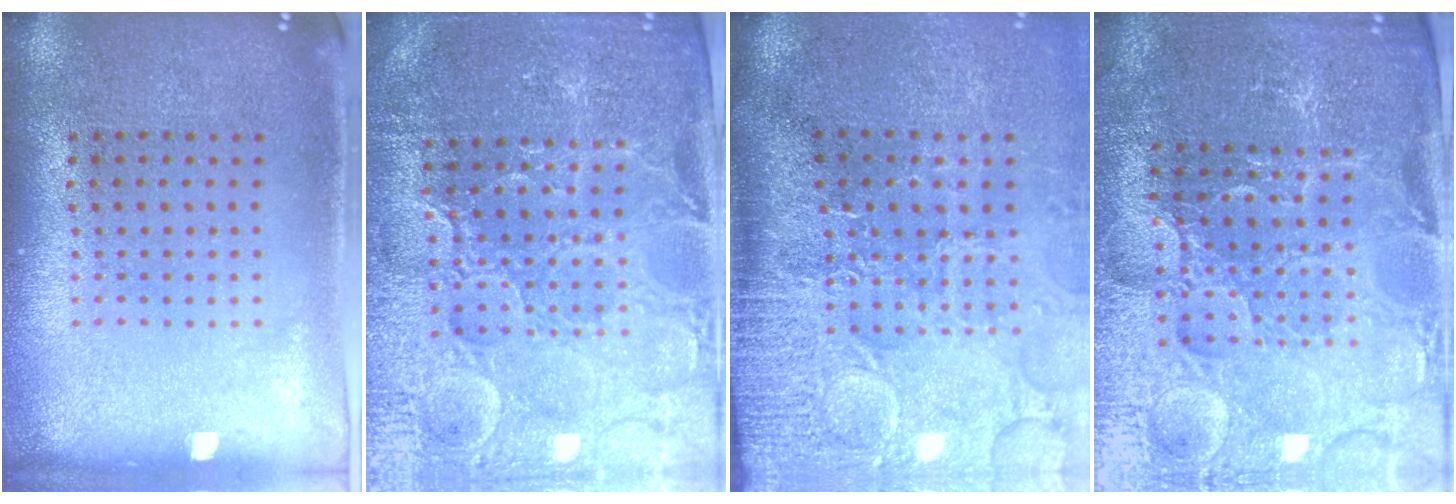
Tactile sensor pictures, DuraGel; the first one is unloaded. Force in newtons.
{"total": 4.6, "press": 4.3, "slide": 1.6}
{"total": 4.6, "press": 3.8, "slide": 2.6}
{"total": 4.3, "press": 4.2, "slide": 0.9}